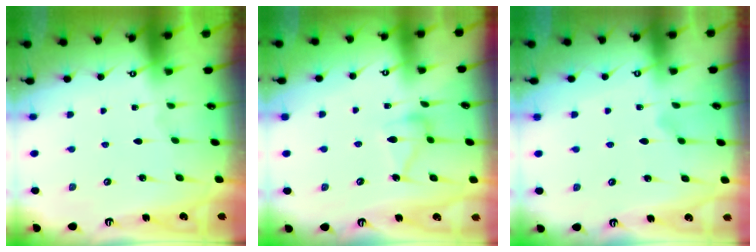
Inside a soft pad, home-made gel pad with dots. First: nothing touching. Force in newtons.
{"total": 10.4, "press": 10.4, "slide": 0.6}
{"total": 7.3, "press": 7.3, "slide": 0.4}